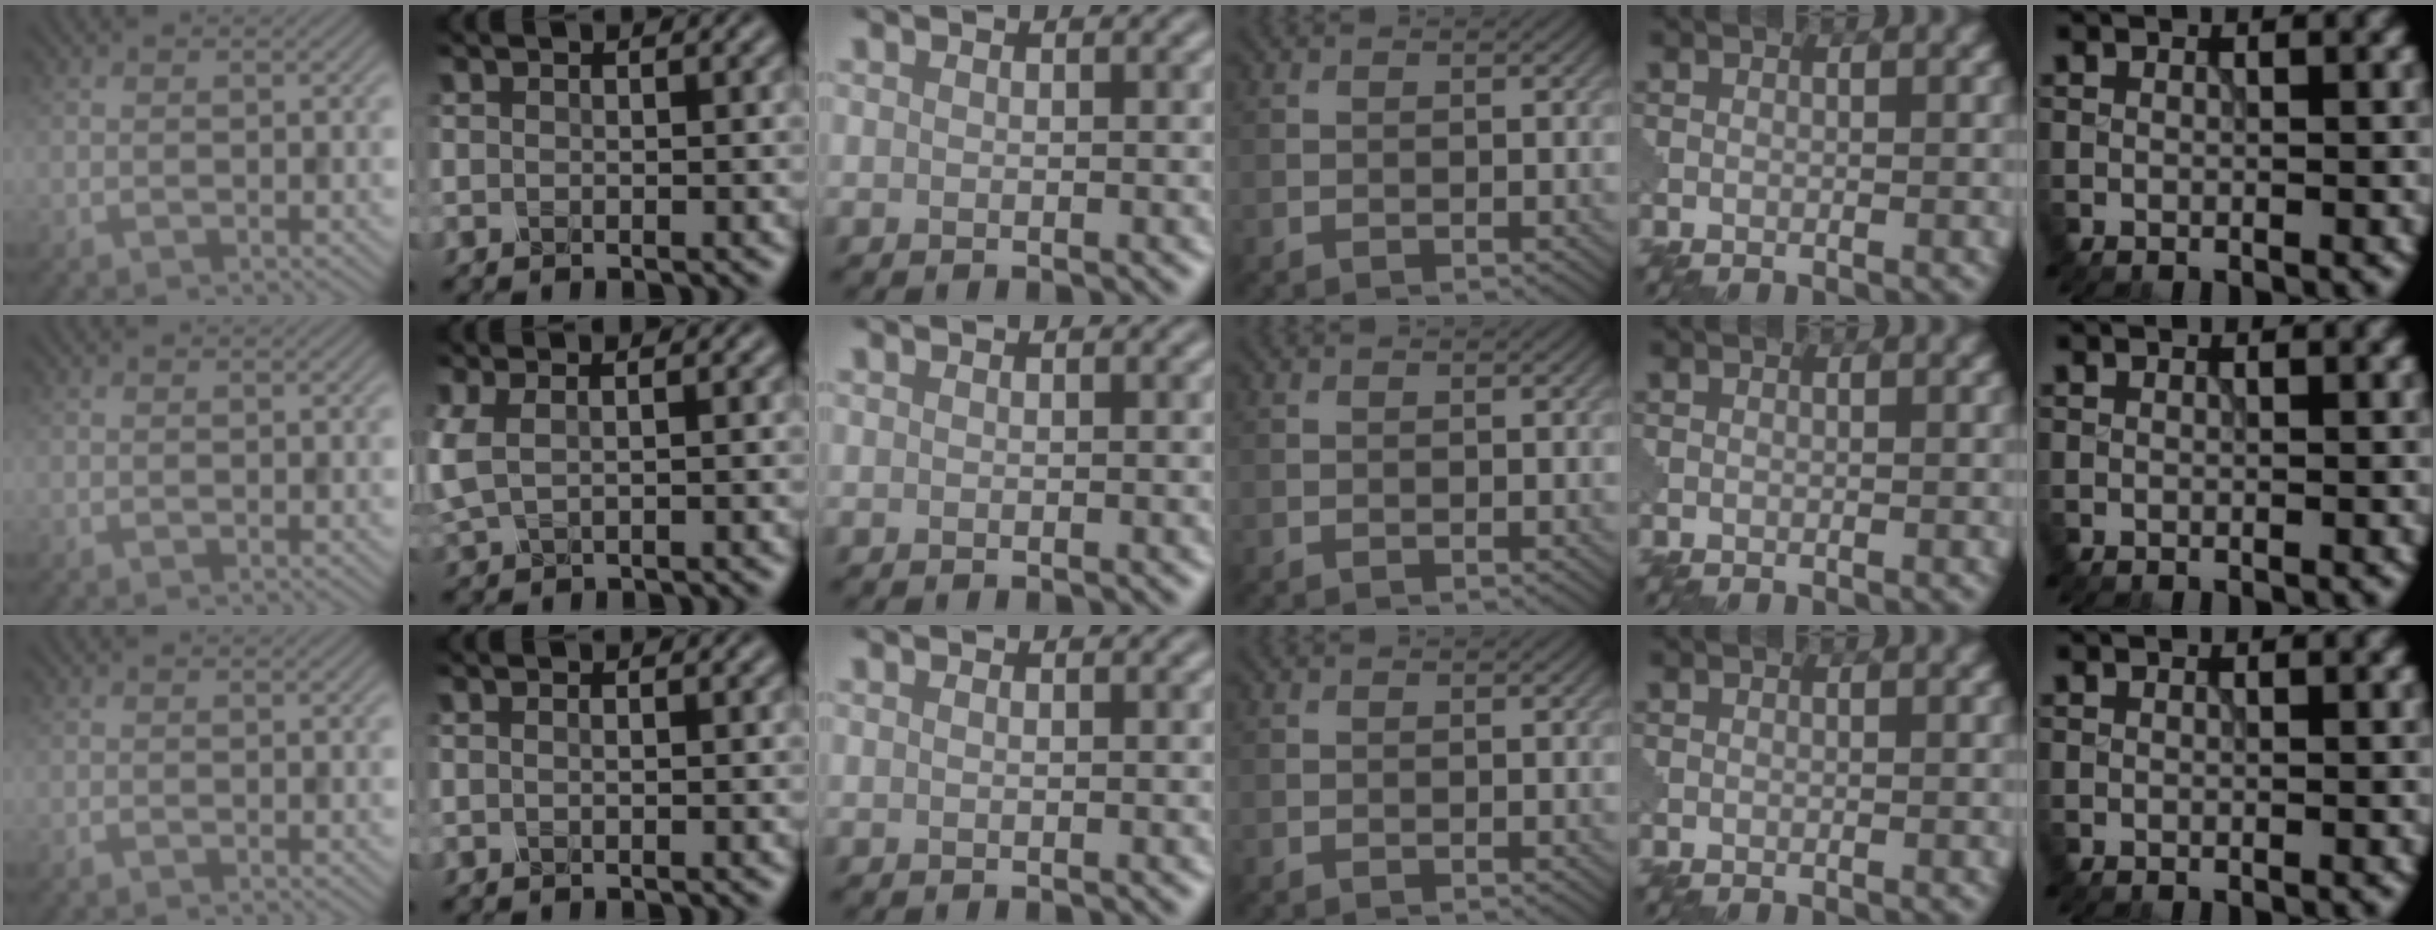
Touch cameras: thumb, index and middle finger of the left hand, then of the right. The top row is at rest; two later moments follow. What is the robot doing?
{"motion": "squeeze", "object": "clothespin"}